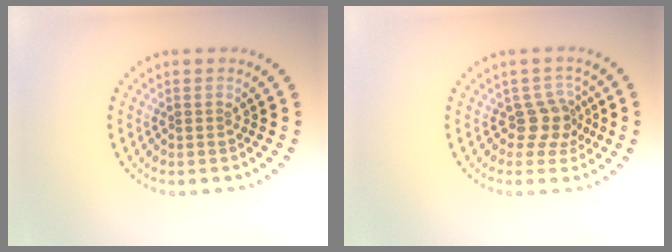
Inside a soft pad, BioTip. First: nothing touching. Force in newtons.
{"total": 2.6, "press": 2.0, "slide": 1.7}